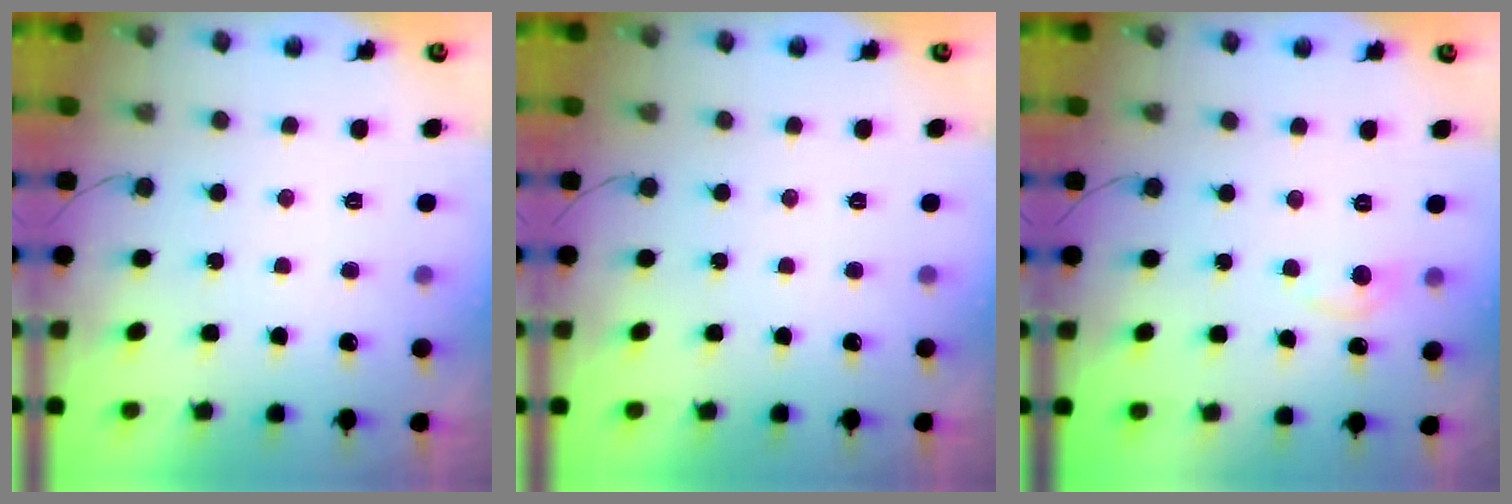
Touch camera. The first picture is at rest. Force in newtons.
{"total": 0.0}
{"total": 5.1, "press": 5.1, "slide": 0.6}